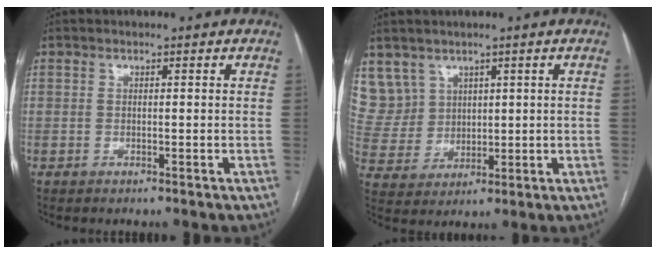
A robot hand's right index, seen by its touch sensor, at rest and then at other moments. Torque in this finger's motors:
{"motor_torque": [-0.27, 0.29, -0.11, -0.01]}